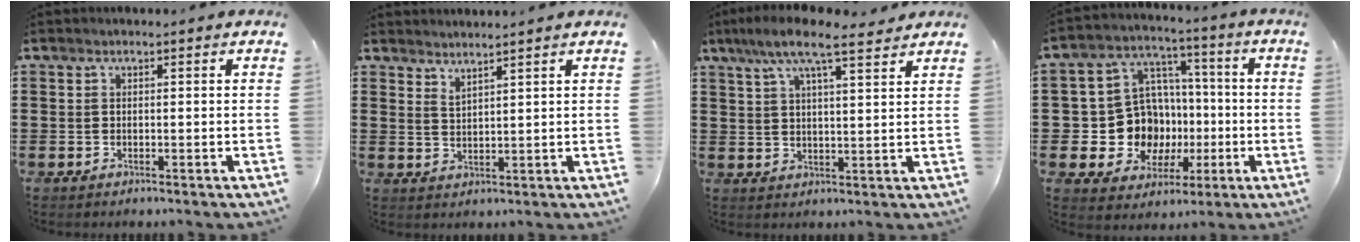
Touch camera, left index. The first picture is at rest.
{"total": 2.1, "force": [2.1, -0.3, 0.1], "torque": [-0.007, -0.003, 0.040]}
{"total": 8.3, "force": [6.3, 1.5, 5.1], "torque": [-0.117, -0.009, 0.113]}
{"total": 11.4, "force": [-1.4, 10.7, 3.7], "torque": [-0.106, 0.001, -0.015]}